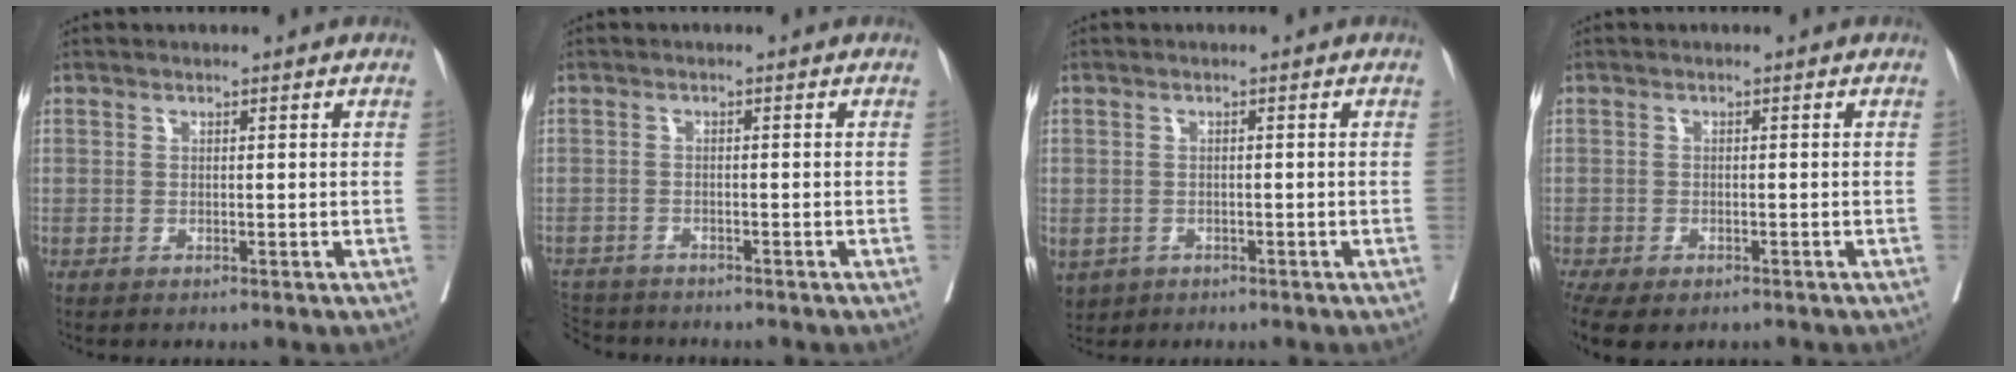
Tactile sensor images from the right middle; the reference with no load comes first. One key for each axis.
{"total": 5.7, "fx": -5.4, "fy": 1.7, "fz": 0.9, "tx": -0.018, "ty": -0.010, "tz": -0.091}
{"total": 6.1, "fx": -2.9, "fy": 4.9, "fz": 2.0, "tx": -0.056, "ty": -0.003, "tz": -0.038}
{"total": 10.2, "fx": -6.5, "fy": 5.4, "fz": 5.8, "tx": -0.148, "ty": -0.011, "tz": -0.091}